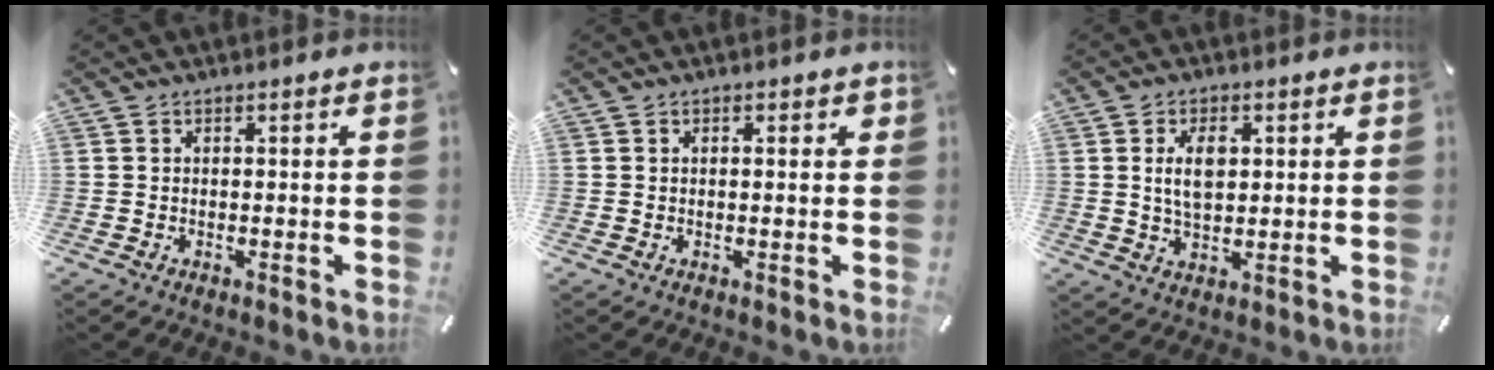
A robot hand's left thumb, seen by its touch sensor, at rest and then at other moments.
{"total": 0.9, "force": [0.3, 0.5, 0.7], "torque": [-0.013, 0.006, 0.003]}
{"total": 6.8, "force": [1.6, 4.0, 5.3], "torque": [-0.094, -0.002, 0.020]}